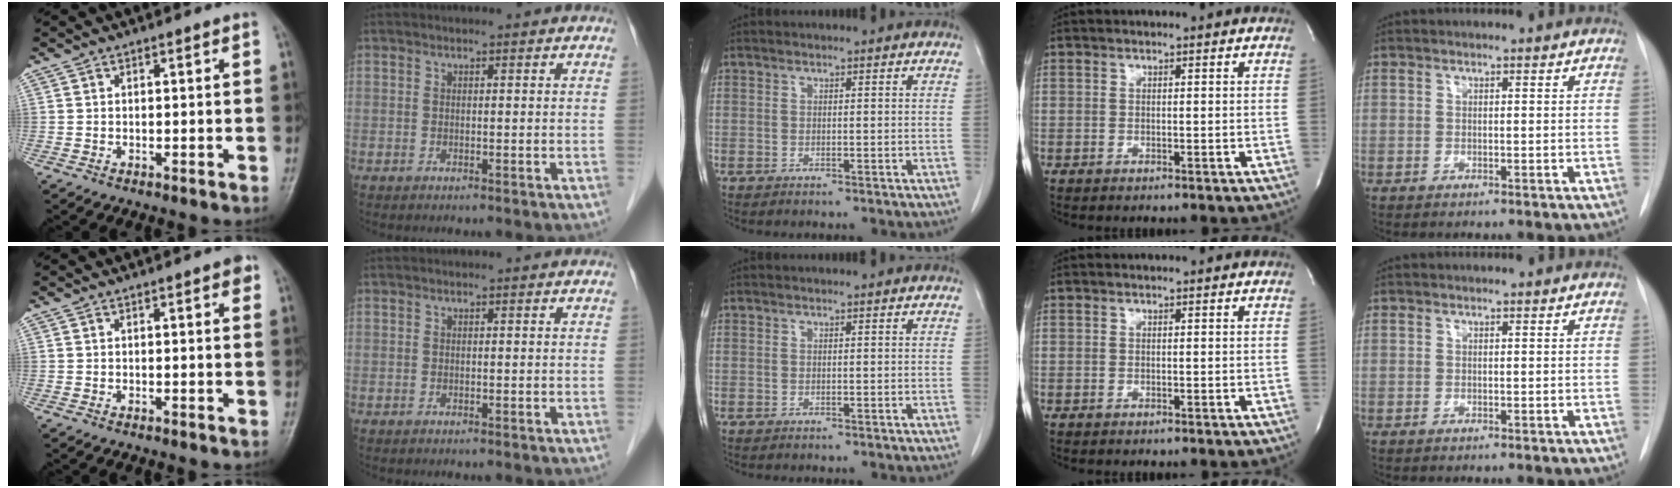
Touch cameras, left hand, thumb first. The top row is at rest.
{"thumb": {"total": 1.8, "force": [0.9, 0.5, 1.5], "torque": [-0.018, 0.000, 0.008]}}